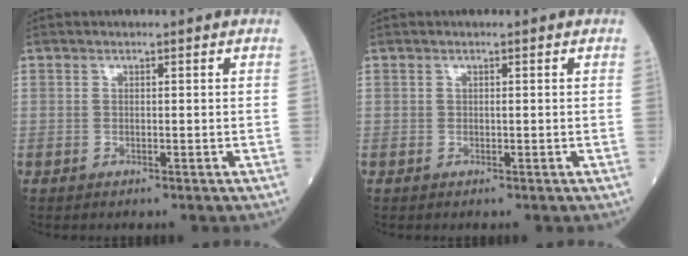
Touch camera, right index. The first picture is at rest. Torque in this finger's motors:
{"motor_torque": [-0.01, 0.01, -0.03, 0.02]}